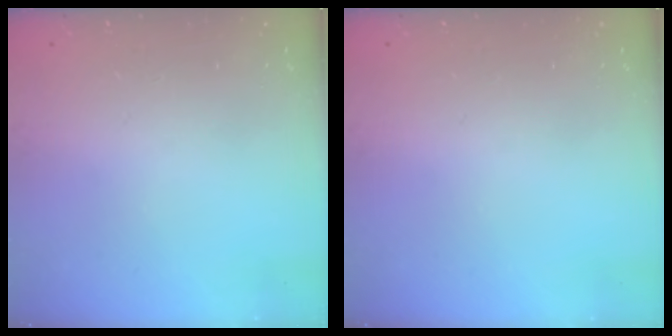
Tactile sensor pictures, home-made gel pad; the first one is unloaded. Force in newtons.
{"total": 0.0}